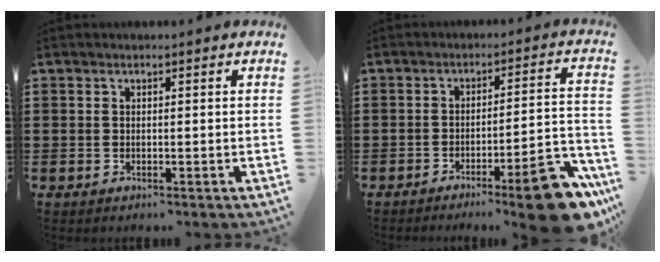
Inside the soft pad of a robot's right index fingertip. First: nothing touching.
{"total": 11.1, "force": [-7.9, 1.3, 7.7], "torque": [-0.108, 0.024, -0.140]}